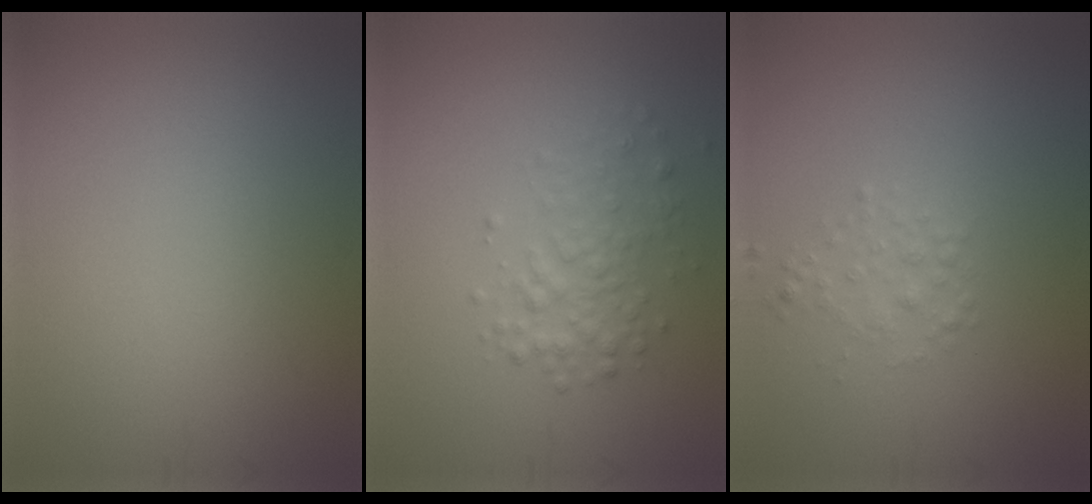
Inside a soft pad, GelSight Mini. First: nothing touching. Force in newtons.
{"total": 2.5, "press": 2.5, "slide": 0.1}
{"total": 1.3, "press": 1.3, "slide": 0.0}